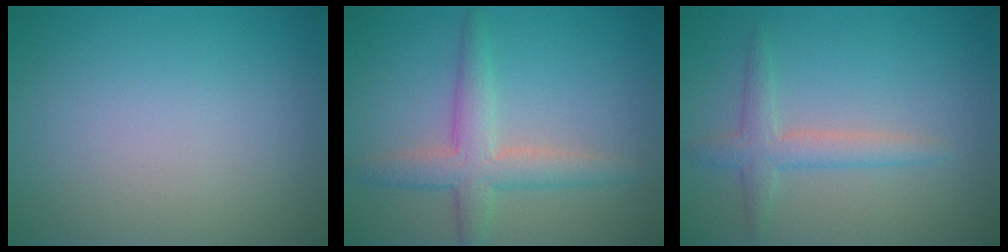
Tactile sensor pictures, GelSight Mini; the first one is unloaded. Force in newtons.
{"total": 3.8, "press": 3.8, "slide": 0.0}
{"total": 2.4, "press": 2.4, "slide": 0.1}